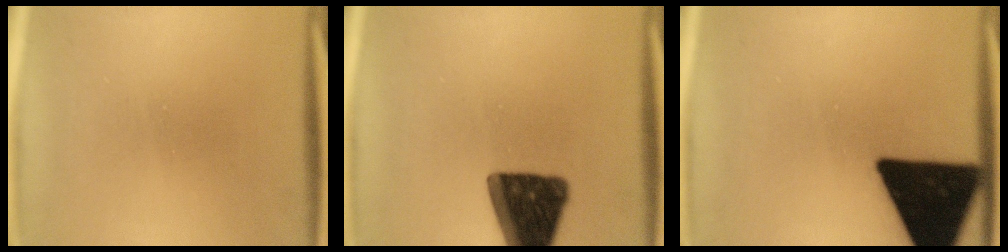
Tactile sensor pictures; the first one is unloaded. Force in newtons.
{"total": 16.9}
{"total": 18.7}